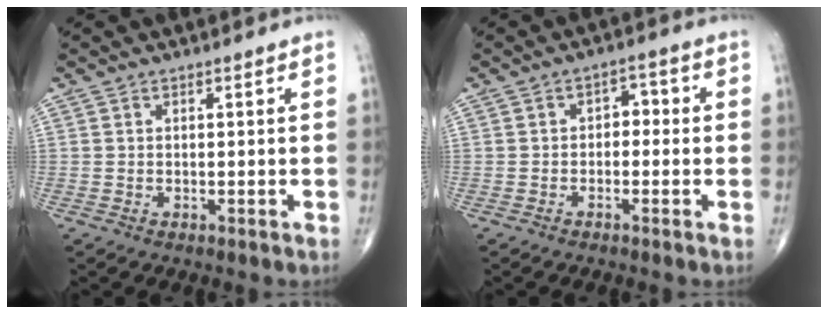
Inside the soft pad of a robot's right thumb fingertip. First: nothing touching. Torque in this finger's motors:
{"motor_torque": [-0.15, 0.08, 0.05, 0.12, 0.05]}